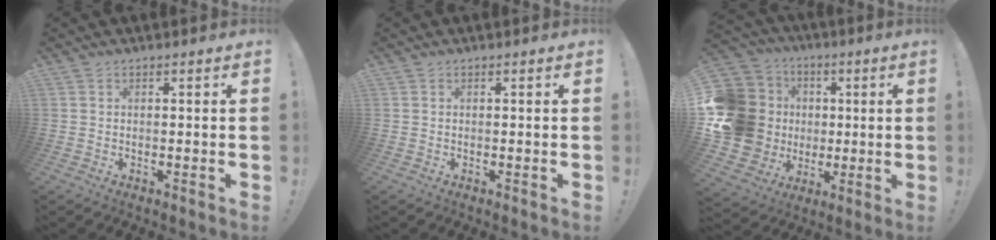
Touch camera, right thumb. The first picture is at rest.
{"total": 0.0}
{"total": 21.4, "force": [0.2, 18.3, 11.2], "torque": [-0.237, 0.000, 0.048]}